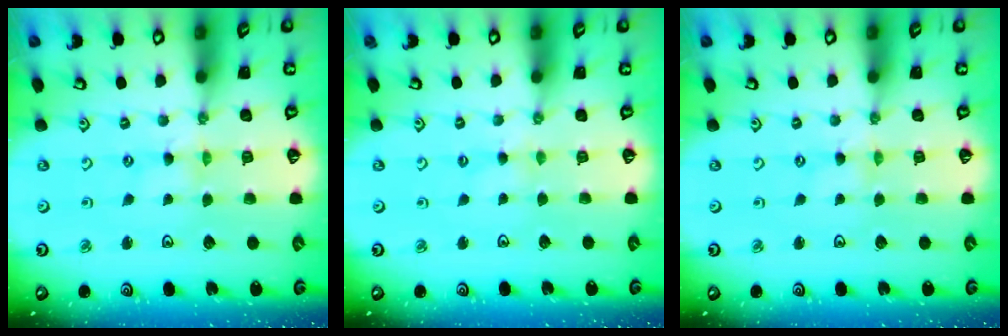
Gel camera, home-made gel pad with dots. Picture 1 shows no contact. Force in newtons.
{"total": 2.2, "press": 2.2, "slide": 0.3}
{"total": 0.0}